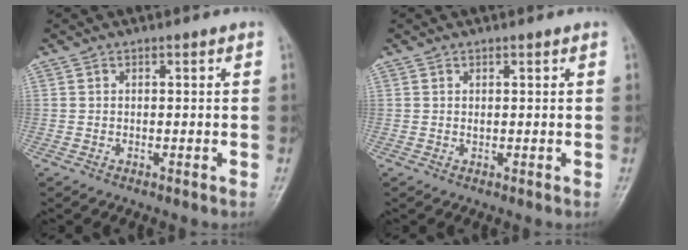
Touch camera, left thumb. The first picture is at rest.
{"total": 0.8, "force": [0.5, 0.3, 0.6], "torque": [-0.009, -0.001, 0.008]}